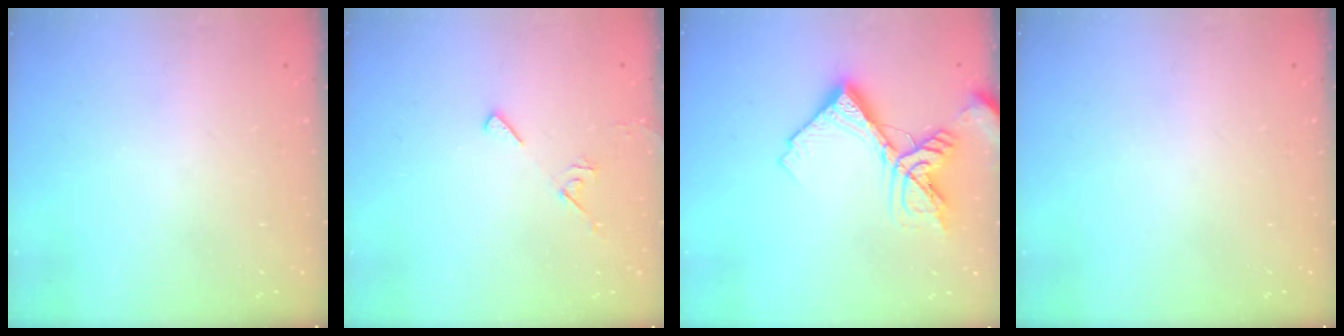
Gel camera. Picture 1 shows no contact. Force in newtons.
{"total": 5.2, "press": 5.2, "slide": 0.6}
{"total": 15.1, "press": 14.9, "slide": 1.9}
{"total": 0.0}